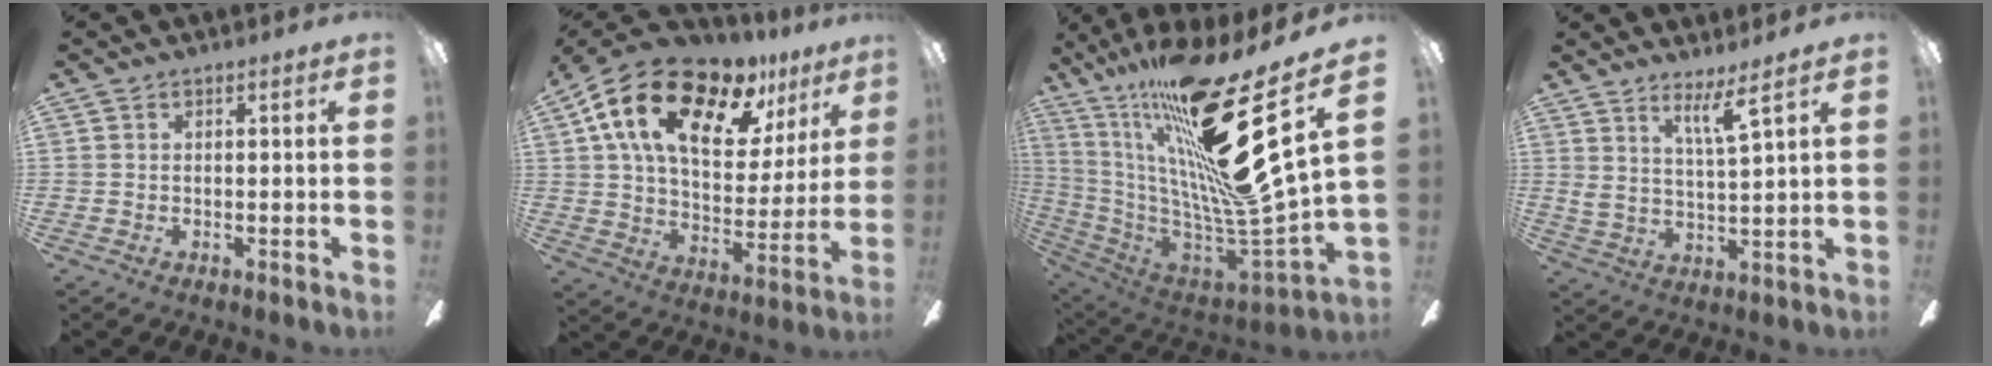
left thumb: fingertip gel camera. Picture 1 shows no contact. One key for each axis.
{"total": 22.2, "fx": 13.3, "fy": 11.1, "fz": 13.8, "tx": -0.236, "ty": -0.062, "tz": 0.232}
{"total": 33.7, "fx": 17.4, "fy": 7.3, "fz": 27.9, "tx": -0.429, "ty": -0.144, "tz": 0.300}
{"total": 7.1, "fx": 5.4, "fy": -0.1, "fz": 4.7, "tx": -0.090, "ty": -0.033, "tz": 0.089}